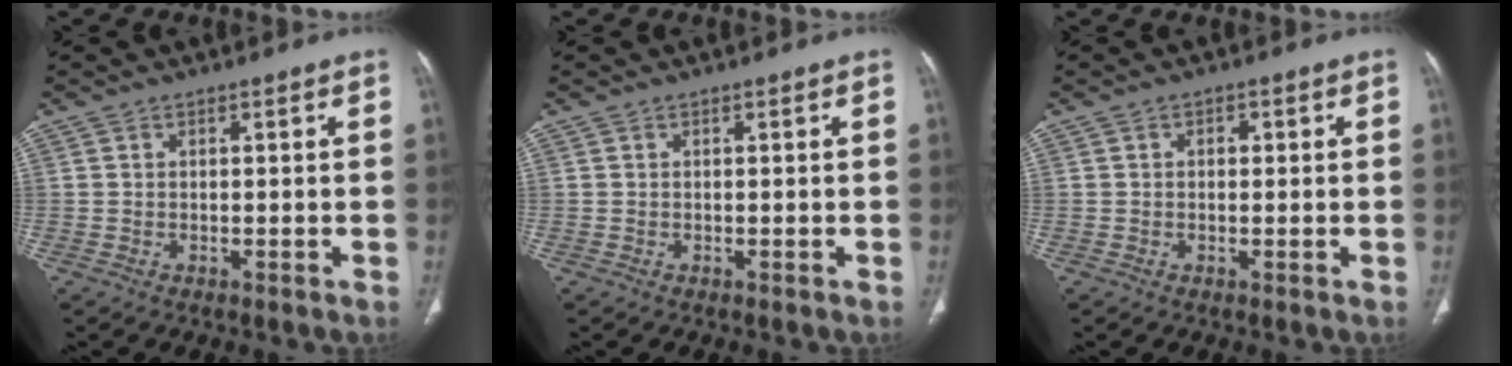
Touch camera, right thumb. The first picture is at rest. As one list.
[{"total": 0.0}, {"total": 1.2, "force": [0.2, 0.9, 0.7], "torque": [-0.002, 0.000, 0.000]}]